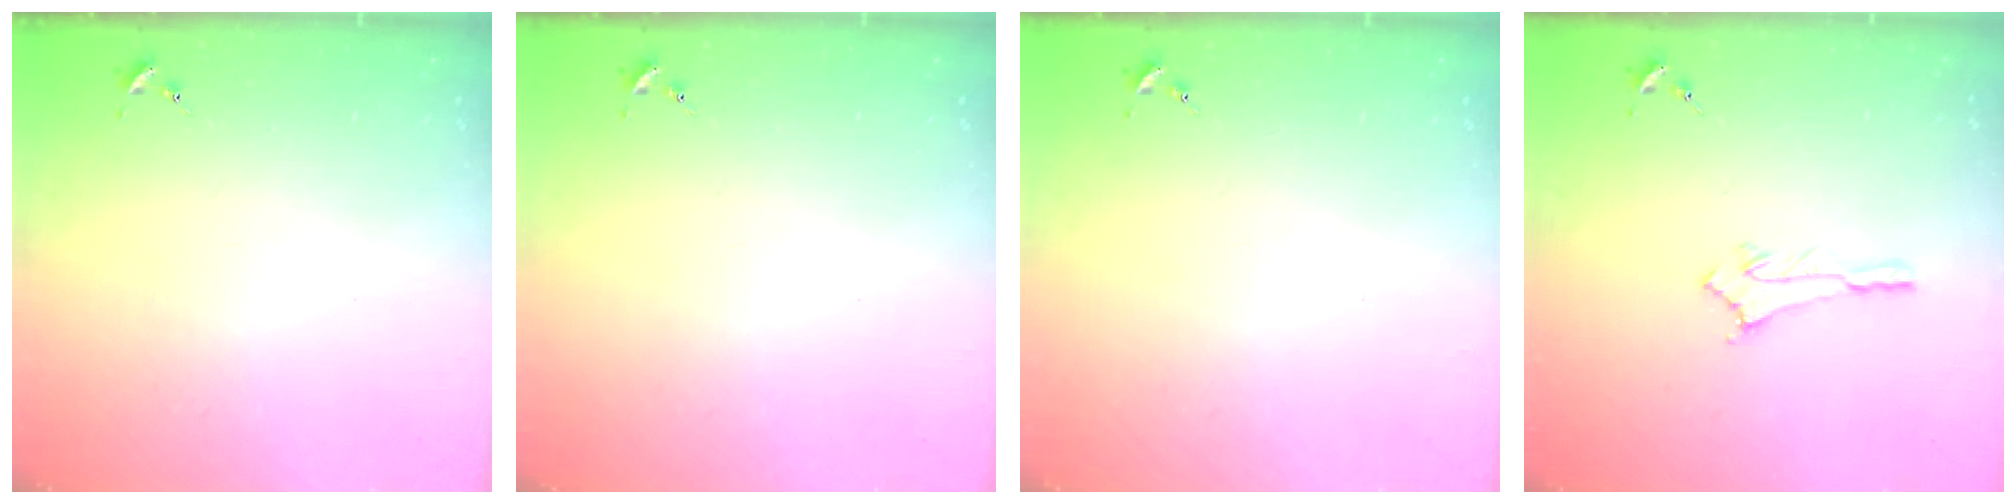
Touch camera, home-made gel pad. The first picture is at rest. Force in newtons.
{"total": 0.0}
{"total": 0.0}
{"total": 2.8, "press": 2.8, "slide": 0.3}